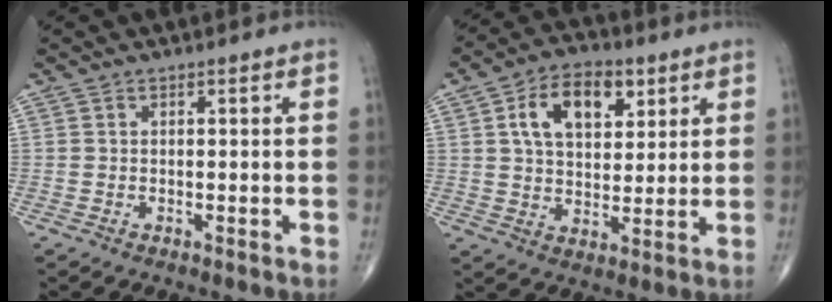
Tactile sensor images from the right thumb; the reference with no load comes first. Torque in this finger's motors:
{"motor_torque": [0.95, 2.18, 0.70, 0.21, 0.09]}